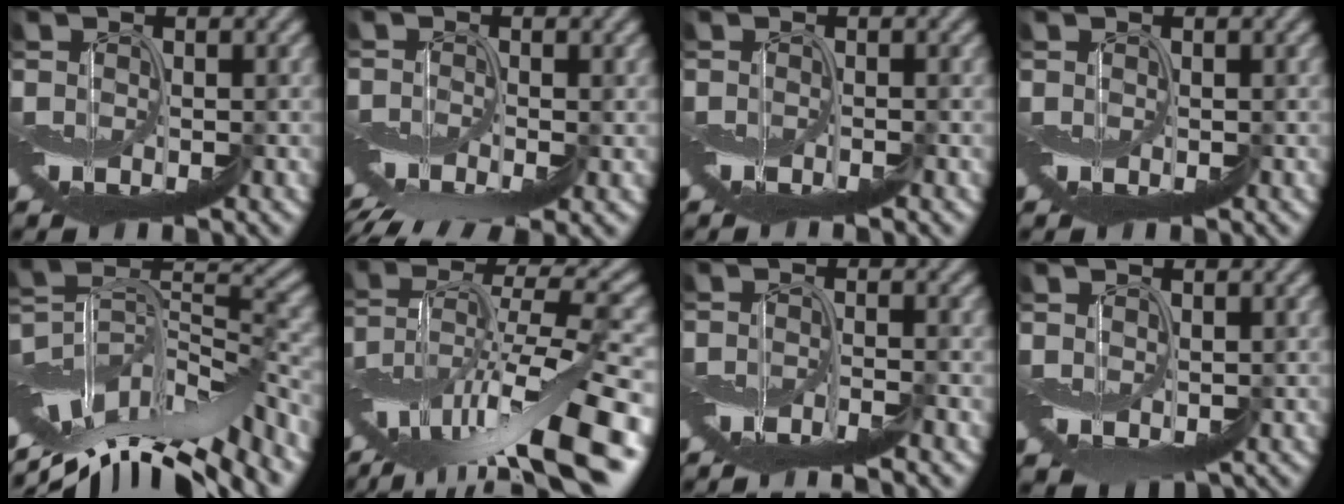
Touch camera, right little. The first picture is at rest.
{"total": 5.3, "force": [-4.3, 1.1, 2.9], "torque": [-0.048, -0.014, -0.080]}
{"total": 0.9, "force": [-0.7, -0.2, 0.4], "torque": [-0.007, 0.000, -0.015]}
{"total": 0.0}
{"total": 10.6, "force": [-6.3, 4.8, 7.1], "torque": [-0.132, 0.031, -0.105]}
{"total": 12.8, "force": [-5.1, 3.8, 11.1], "torque": [-0.205, 0.026, -0.083]}
{"total": 3.7, "force": [-2.7, 0.3, 2.4], "torque": [-0.036, -0.004, -0.052]}
{"total": 2.1, "force": [0.3, 1.8, 1.0], "torque": [-0.016, -0.015, 0.019]}